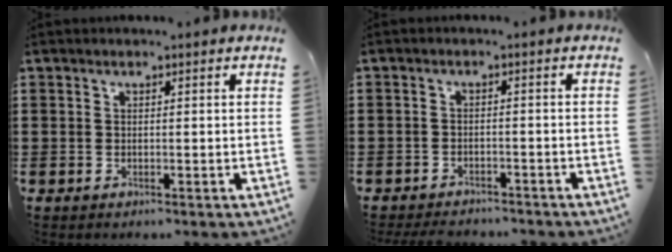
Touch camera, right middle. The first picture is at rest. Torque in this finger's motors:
{"motor_torque": [0.57, -0.11, 0.08, -0.21]}